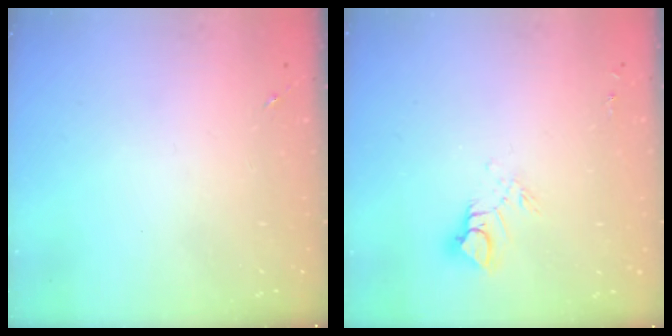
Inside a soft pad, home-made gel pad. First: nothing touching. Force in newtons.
{"total": 7.4, "press": 7.4, "slide": 0.8}